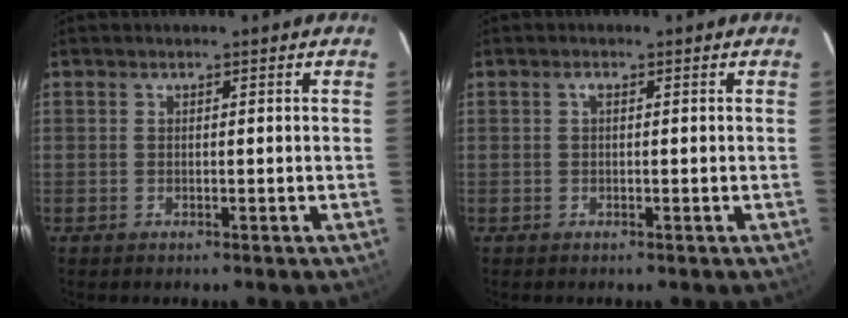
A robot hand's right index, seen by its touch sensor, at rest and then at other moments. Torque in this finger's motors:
{"motor_torque": [0.16, -0.04, 0.10, 0.02]}